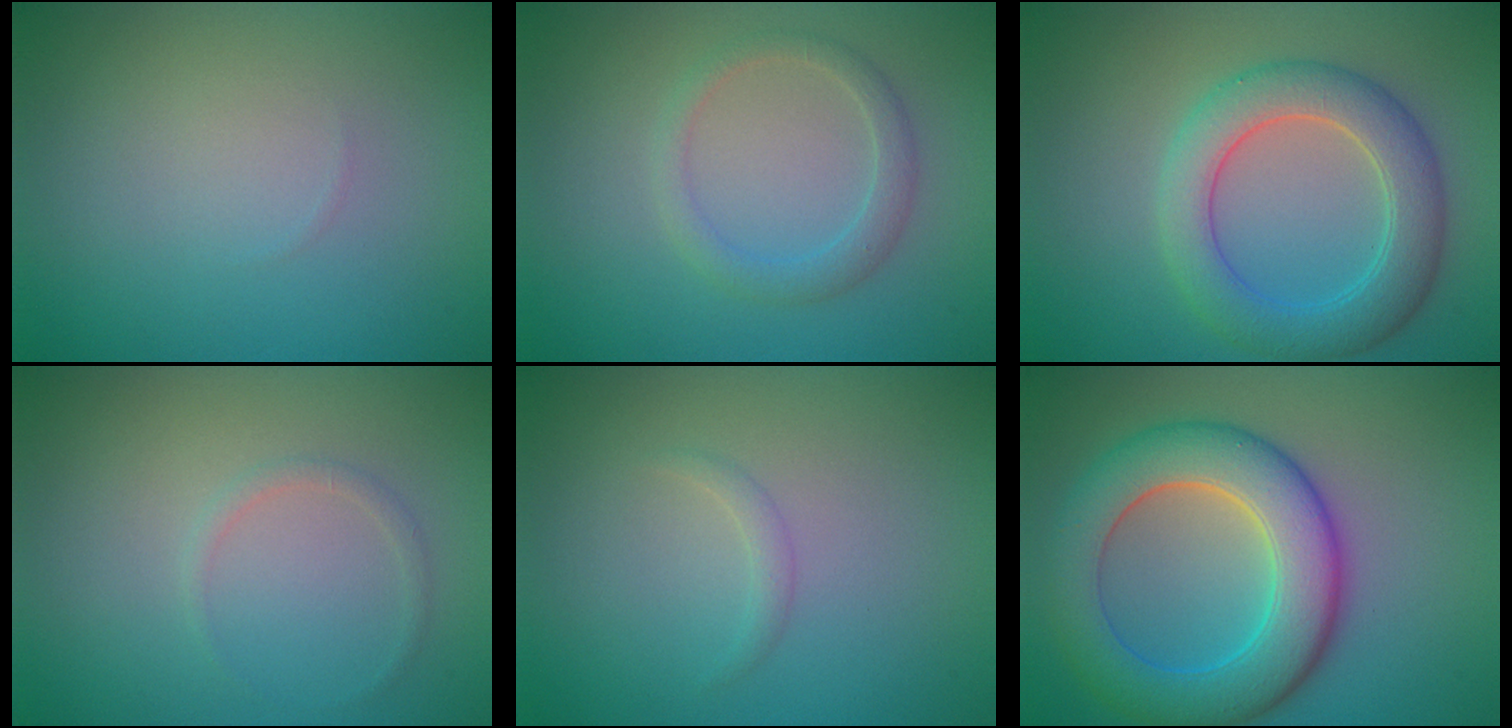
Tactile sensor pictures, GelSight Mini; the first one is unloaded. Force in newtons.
{"total": 2.0, "press": 2.0, "slide": 0.3}
{"total": 5.6, "press": 5.6, "slide": 0.2}
{"total": 0.8, "press": 0.8, "slide": 0.0}
{"total": 0.8, "press": 0.8, "slide": 0.0}
{"total": 8.5, "press": 8.5, "slide": 0.6}